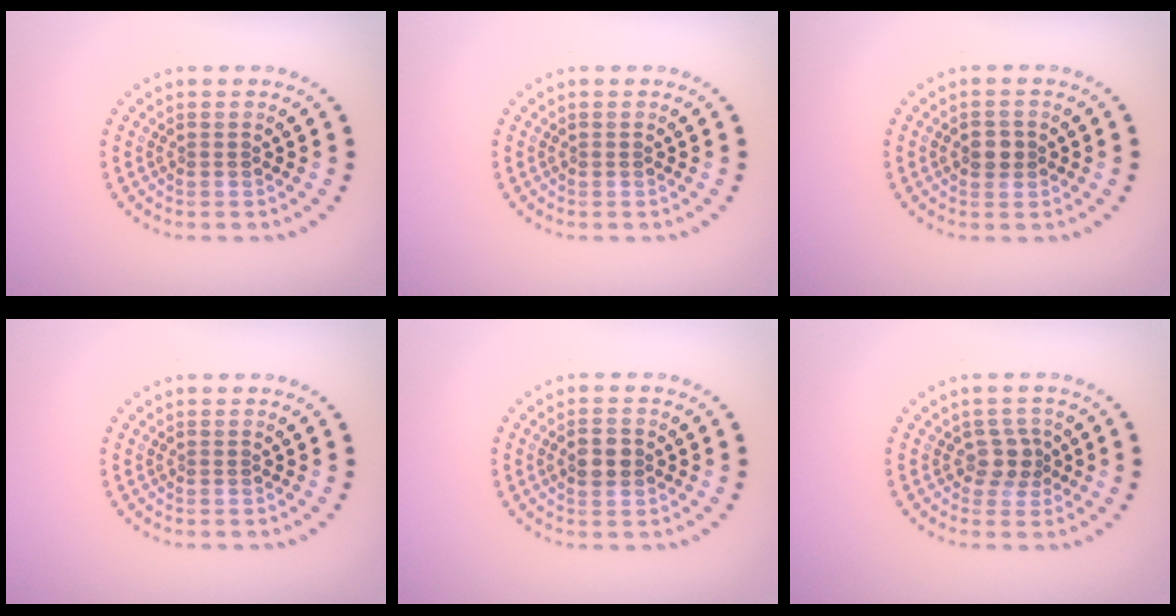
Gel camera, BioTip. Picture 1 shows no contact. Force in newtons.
{"total": 0.0}
{"total": 1.8, "press": 1.8, "slide": 0.4}
{"total": 0.0}
{"total": 2.9, "press": 2.9, "slide": 0.1}
{"total": 2.1, "press": 1.7, "slide": 1.2}